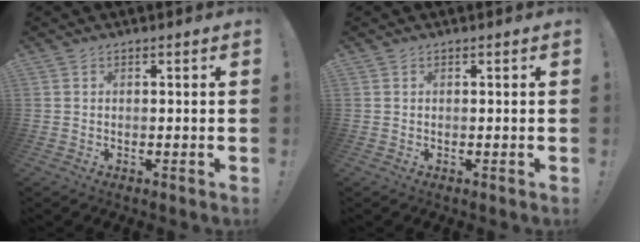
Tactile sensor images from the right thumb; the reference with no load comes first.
{"total": 0.0}